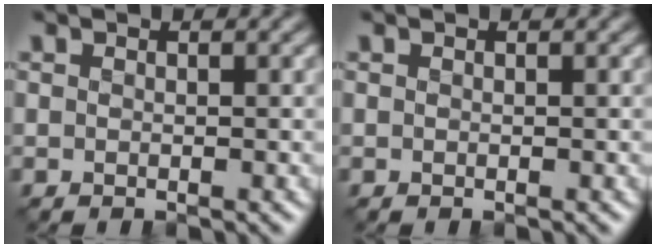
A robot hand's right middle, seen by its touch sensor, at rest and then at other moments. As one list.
[{"total": 0.0}]